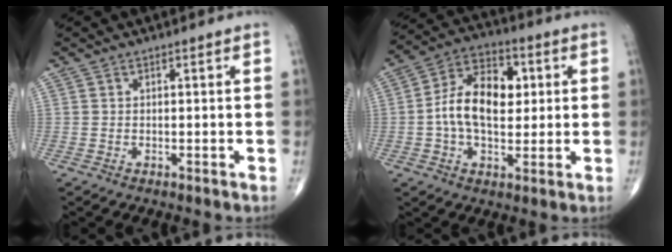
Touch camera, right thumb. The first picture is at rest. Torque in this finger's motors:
{"motor_torque": [1.58, 1.61, 1.32, -0.15, 0.24]}